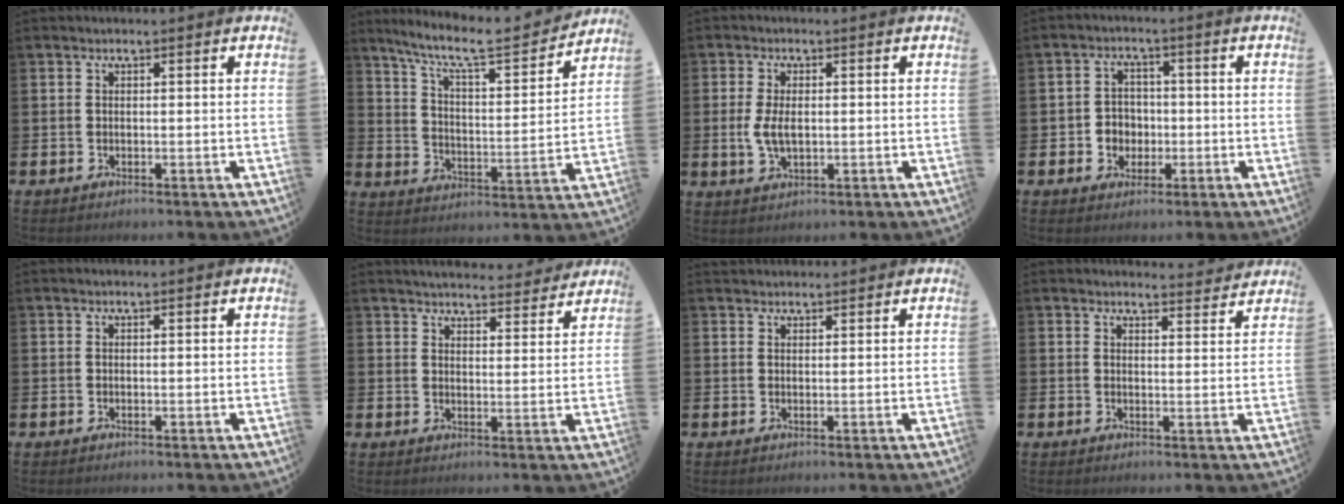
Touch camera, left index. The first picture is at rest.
{"total": 9.2, "force": [8.0, 1.4, 4.3], "torque": [-0.110, -0.051, 0.134]}
{"total": 4.0, "force": [0.2, 2.1, 3.3], "torque": [-0.070, 0.005, -0.001]}
{"total": 3.6, "force": [-0.4, 3.5, 0.7], "torque": [-0.017, 0.000, -0.015]}
{"total": 0.0}
{"total": 4.9, "force": [4.8, 0.7, 0.3], "torque": [-0.011, -0.037, 0.084]}
{"total": 1.5, "force": [1.4, 0.4, -0.1], "torque": [0.010, -0.003, 0.024]}
{"total": 2.9, "force": [2.9, 0.3, 0.0], "torque": [0.004, -0.021, 0.050]}